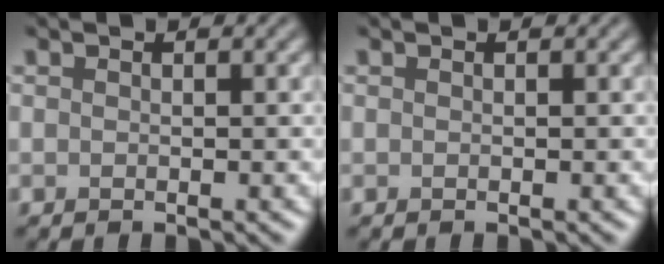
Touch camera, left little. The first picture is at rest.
{"total": 0.0}